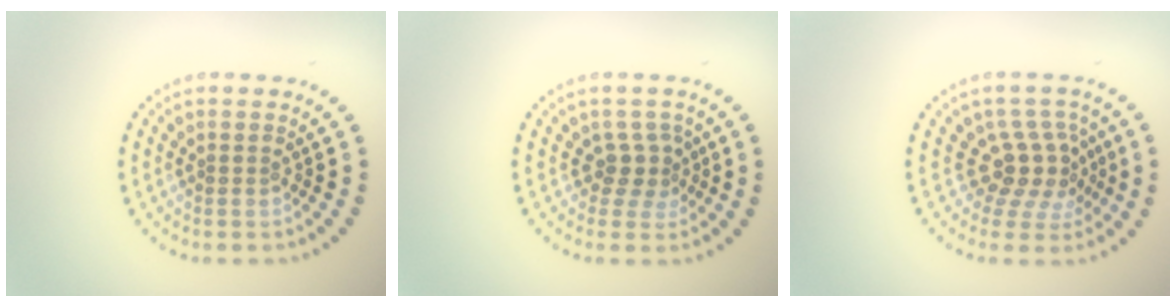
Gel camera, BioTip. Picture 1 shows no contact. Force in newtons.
{"total": 2.2, "press": 1.4, "slide": 1.6}
{"total": 3.8, "press": 2.7, "slide": 2.7}